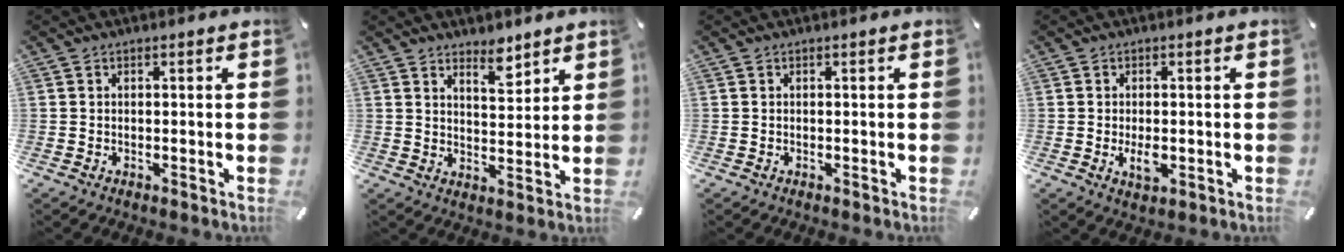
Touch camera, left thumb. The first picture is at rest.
{"total": 5.5, "force": [4.8, 2.0, 1.8], "torque": [-0.008, -0.040, 0.082]}
{"total": 0.0}
{"total": 4.1, "force": [-0.7, 2.1, 3.4], "torque": [-0.074, -0.009, -0.017]}